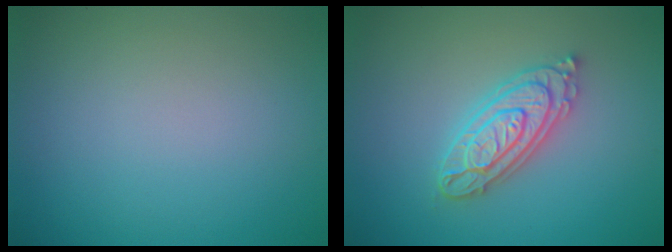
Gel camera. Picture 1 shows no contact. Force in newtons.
{"total": 4.3, "press": 4.2, "slide": 0.8}